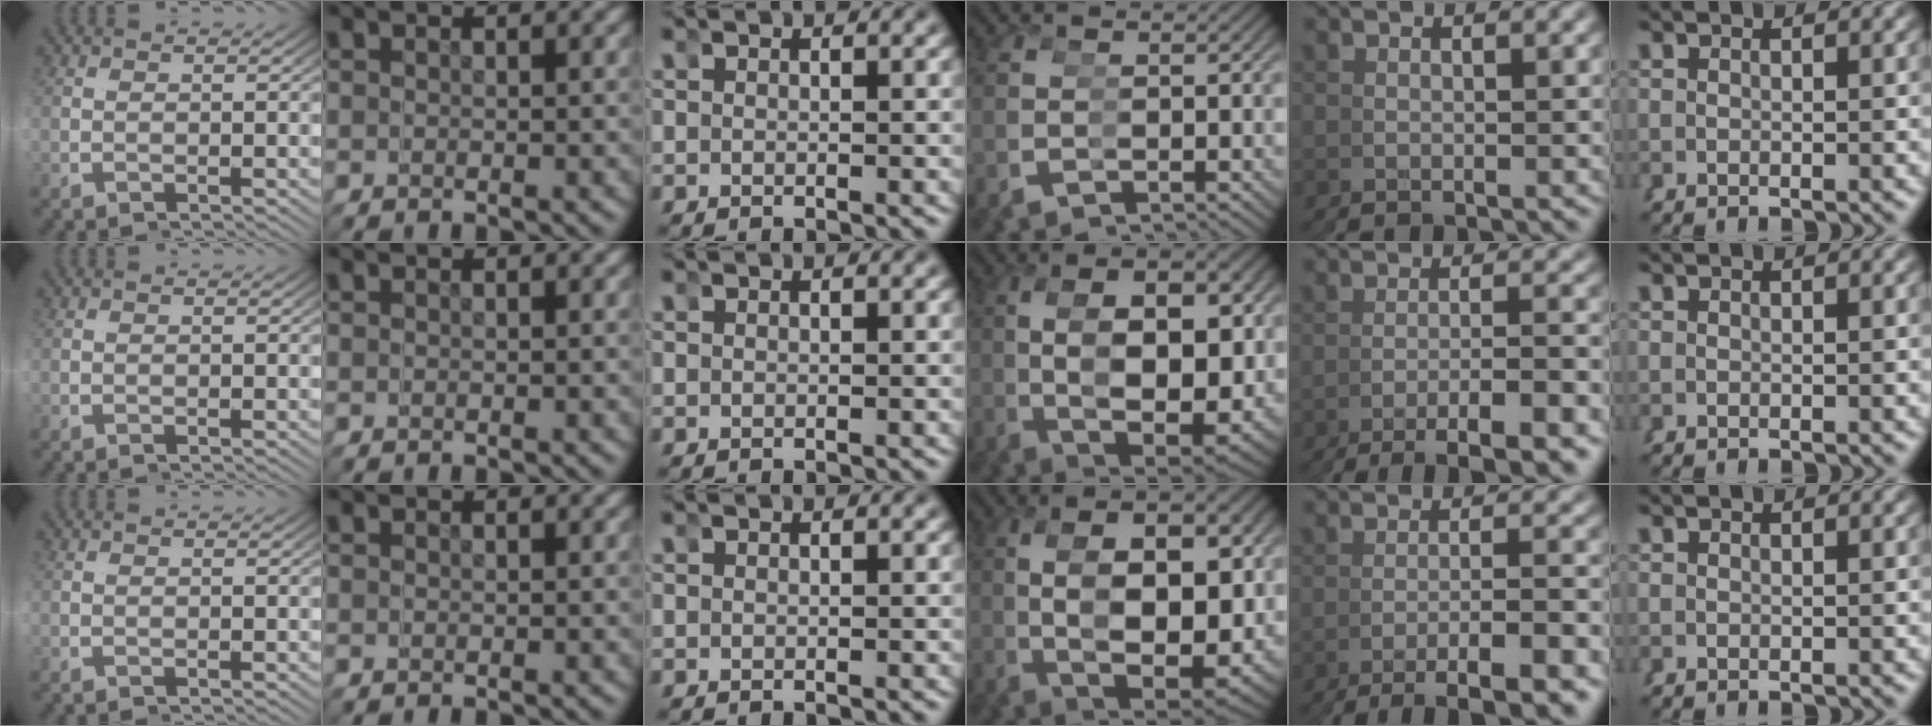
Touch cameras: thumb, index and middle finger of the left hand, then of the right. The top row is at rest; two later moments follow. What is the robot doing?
{"motion": "grasp_and_lifting", "object": "bandage"}